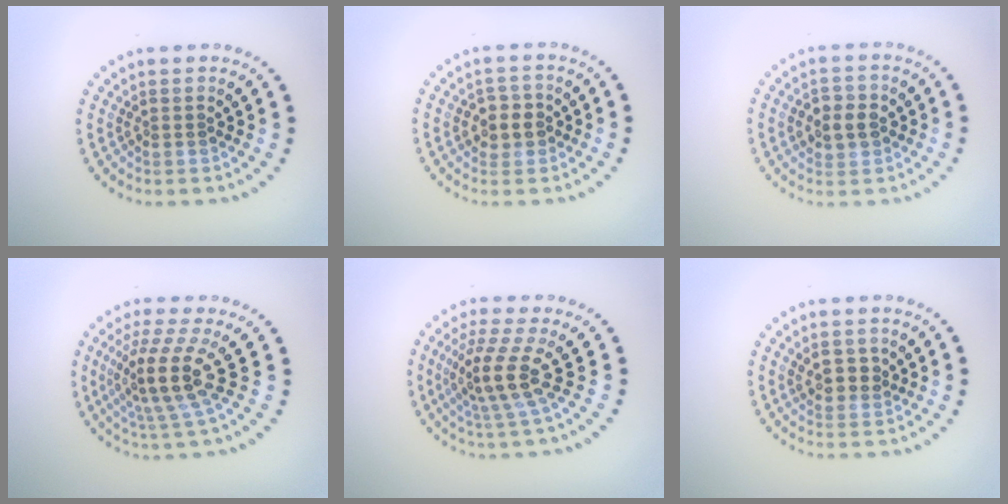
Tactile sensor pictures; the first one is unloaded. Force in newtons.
{"total": 2.5, "press": 2.3, "slide": 0.9}
{"total": 2.8, "press": 2.7, "slide": 0.3}
{"total": 4.7, "press": 3.5, "slide": 3.2}
{"total": 4.1, "press": 3.0, "slide": 2.7}
{"total": 2.4, "press": 2.3, "slide": 0.8}